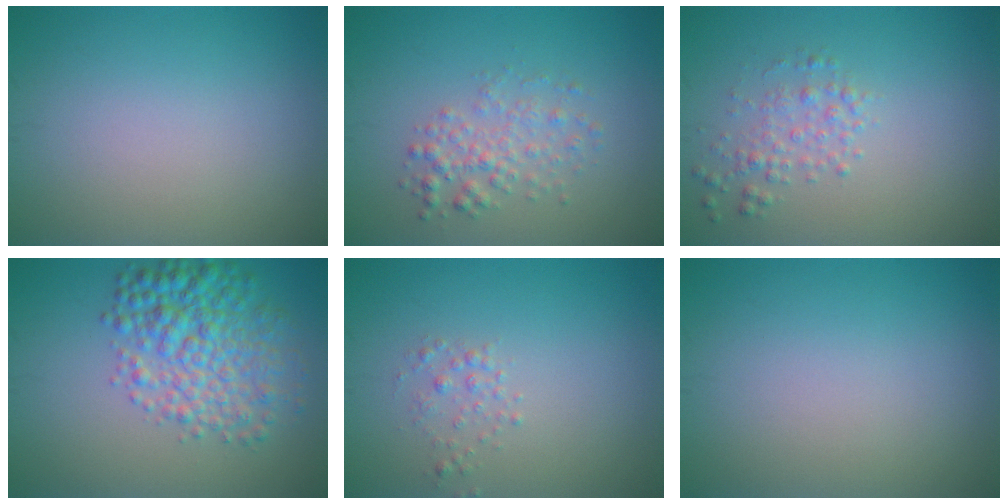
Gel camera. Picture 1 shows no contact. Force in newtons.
{"total": 2.5, "press": 2.5, "slide": 0.0}
{"total": 2.0, "press": 2.0, "slide": 0.1}
{"total": 6.1, "press": 6.1, "slide": 0.1}
{"total": 1.1, "press": 1.1, "slide": 0.1}
{"total": 0.0}